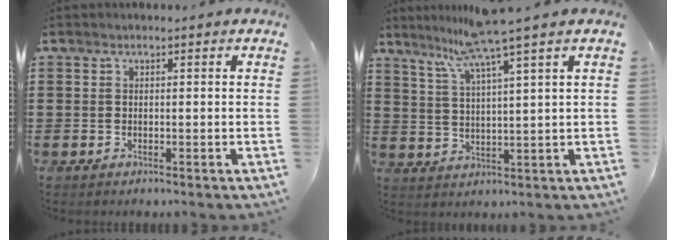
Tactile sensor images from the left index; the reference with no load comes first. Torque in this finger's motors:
{"motor_torque": [1.59, -0.55, 0.50, 0.10]}